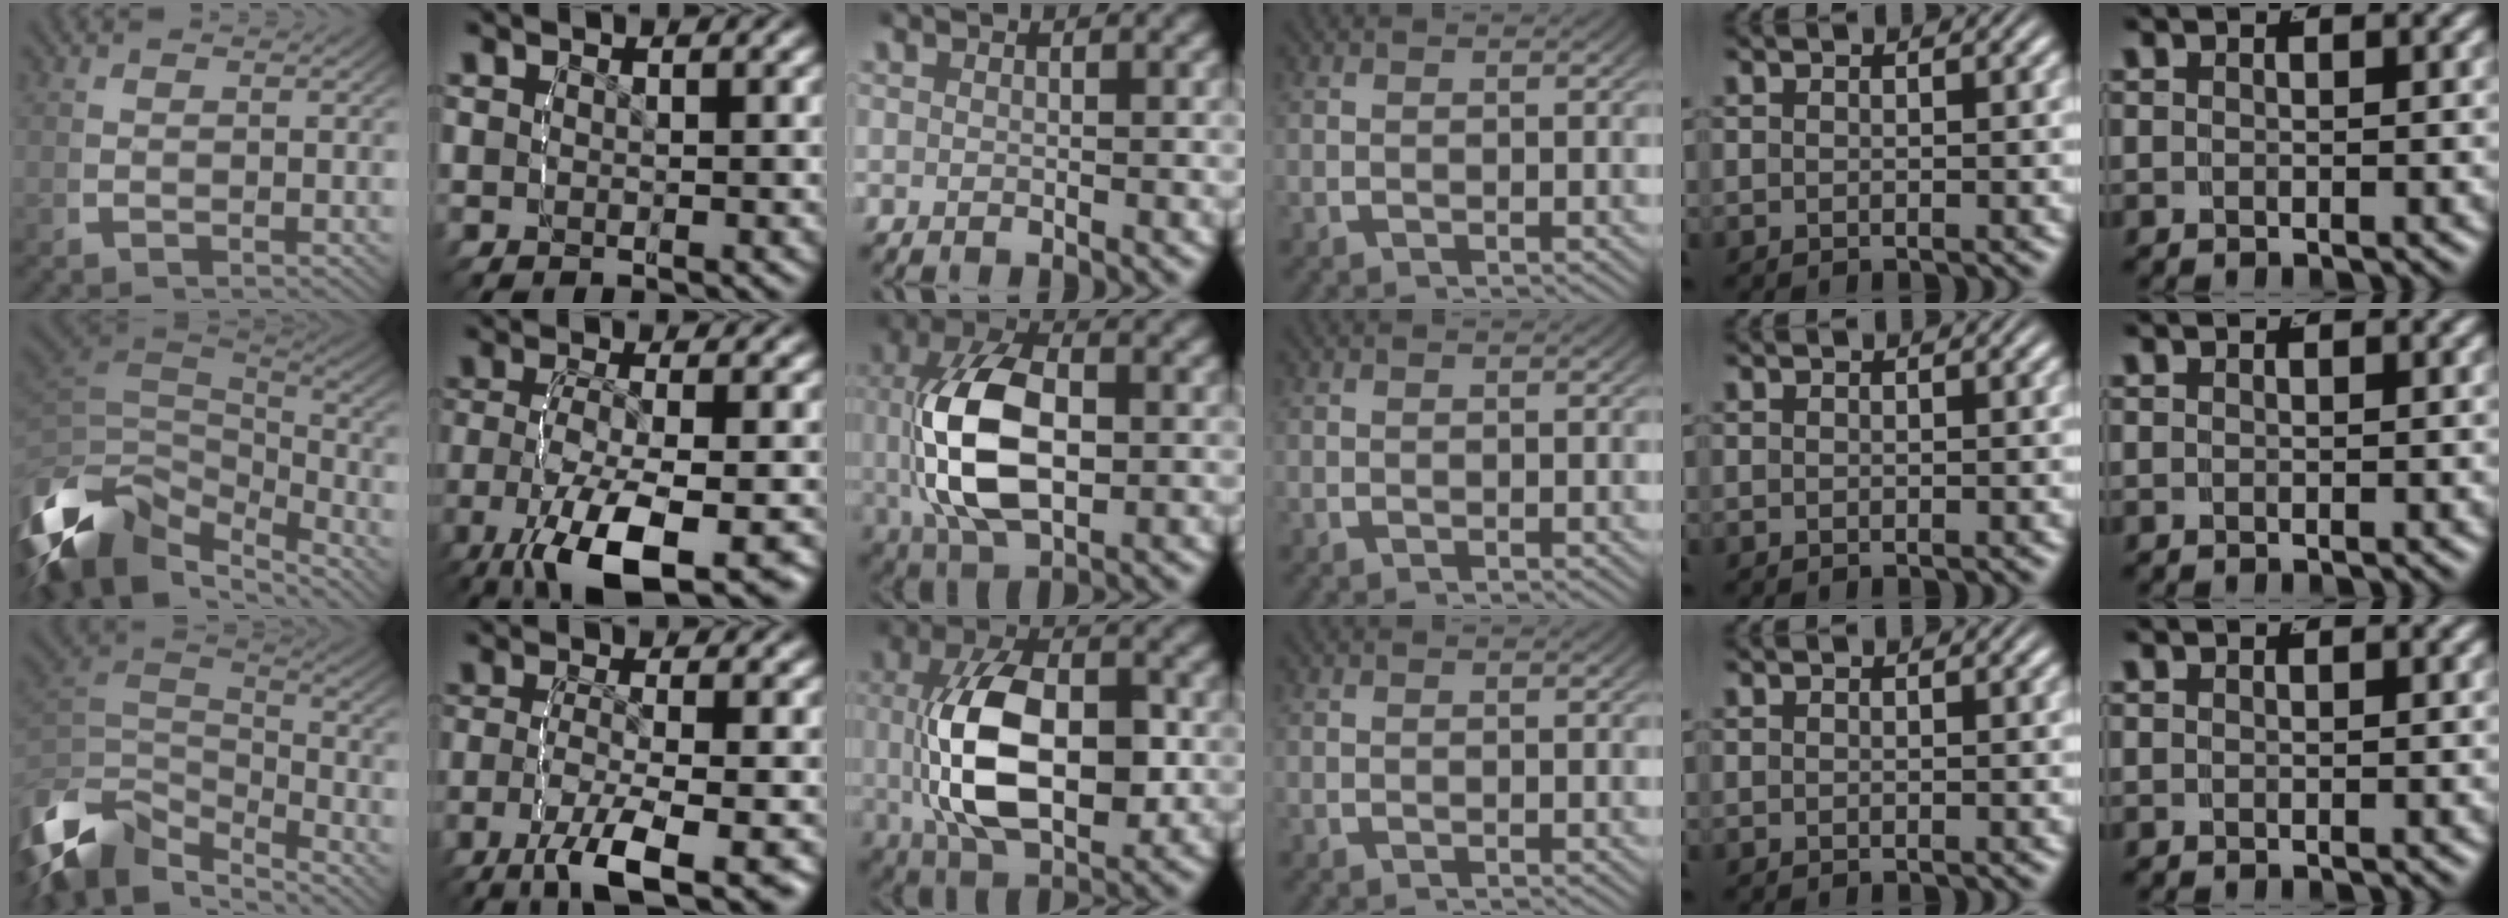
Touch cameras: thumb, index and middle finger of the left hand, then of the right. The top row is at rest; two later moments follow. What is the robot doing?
{"motion": "lift_and_place", "object": "bottle cap"}